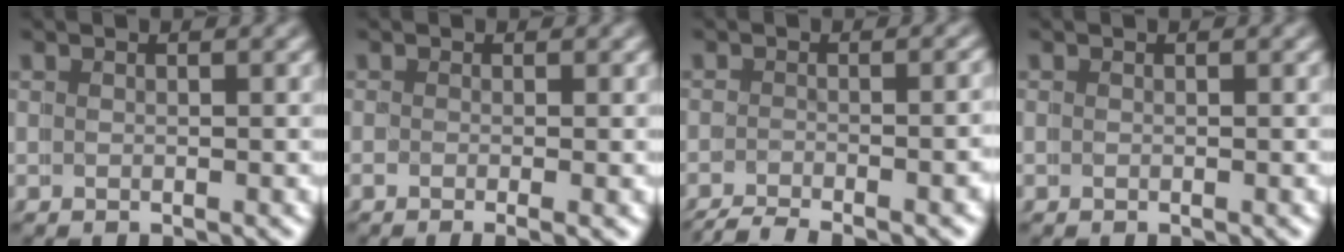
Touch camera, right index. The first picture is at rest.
{"total": 1.7, "force": [-0.8, -0.4, 1.4], "torque": [-0.011, -0.001, -0.015]}
{"total": 5.9, "force": [-5.4, 0.9, 2.1], "torque": [-0.020, -0.011, -0.079]}
{"total": 0.0}